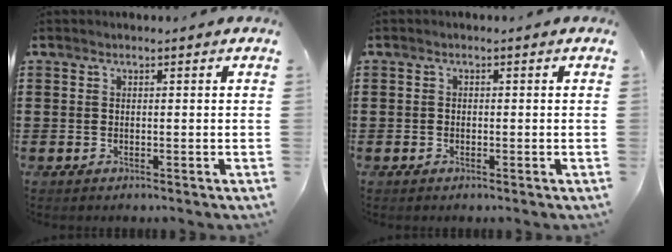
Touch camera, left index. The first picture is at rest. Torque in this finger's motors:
{"motor_torque": [-0.50, 0.65, -0.04, -0.01]}